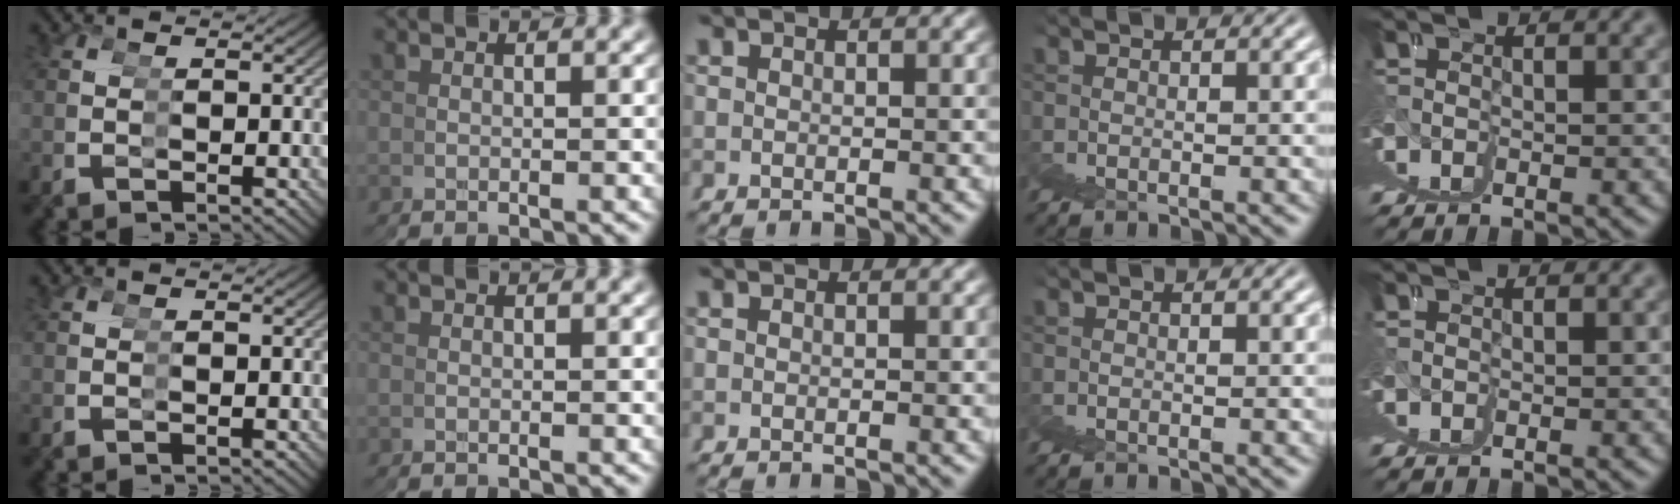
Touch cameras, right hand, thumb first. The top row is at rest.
{}